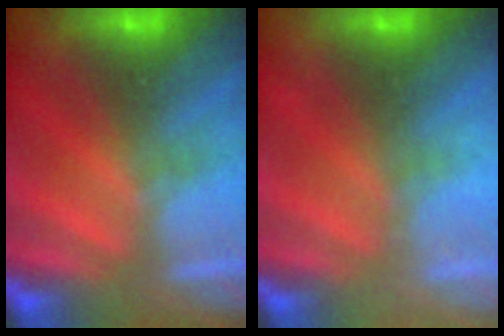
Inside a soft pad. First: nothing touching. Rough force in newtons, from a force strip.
{"total": 2.3}